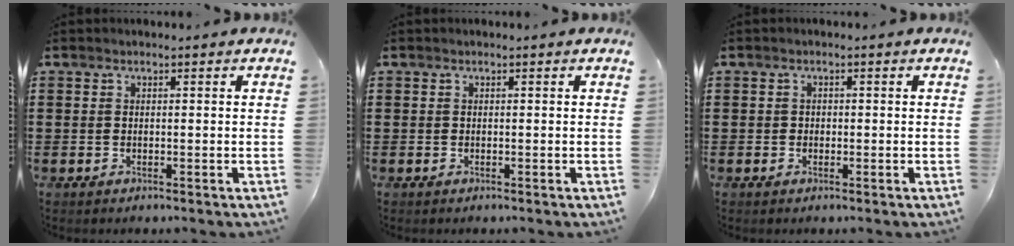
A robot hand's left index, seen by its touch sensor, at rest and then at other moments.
{"total": 0.0}
{"total": 0.7, "force": [-0.2, 0.7, 0.2], "torque": [-0.005, 0.004, -0.004]}